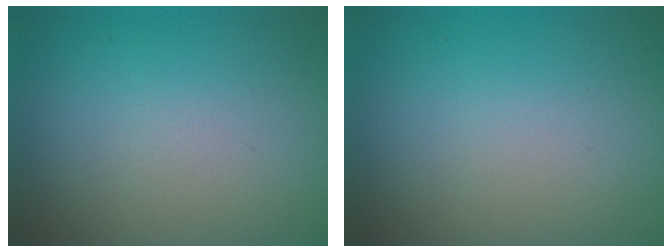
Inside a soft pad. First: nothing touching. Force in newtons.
{"total": 0.0}